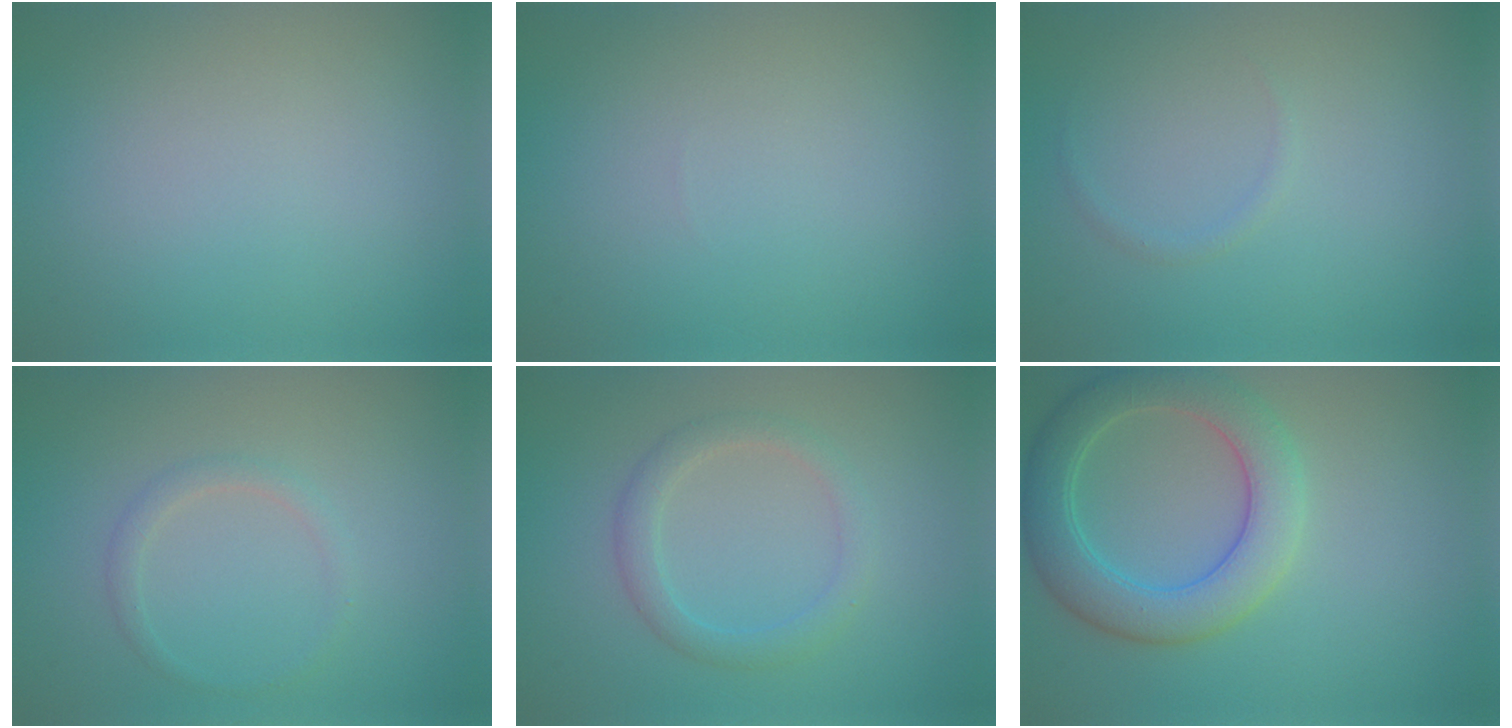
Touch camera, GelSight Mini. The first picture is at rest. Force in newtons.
{"total": 0.0}
{"total": 0.6, "press": 0.6, "slide": 0.1}
{"total": 1.3, "press": 1.3, "slide": 0.1}
{"total": 2.5, "press": 2.5, "slide": 0.2}
{"total": 6.0, "press": 6.0, "slide": 0.3}